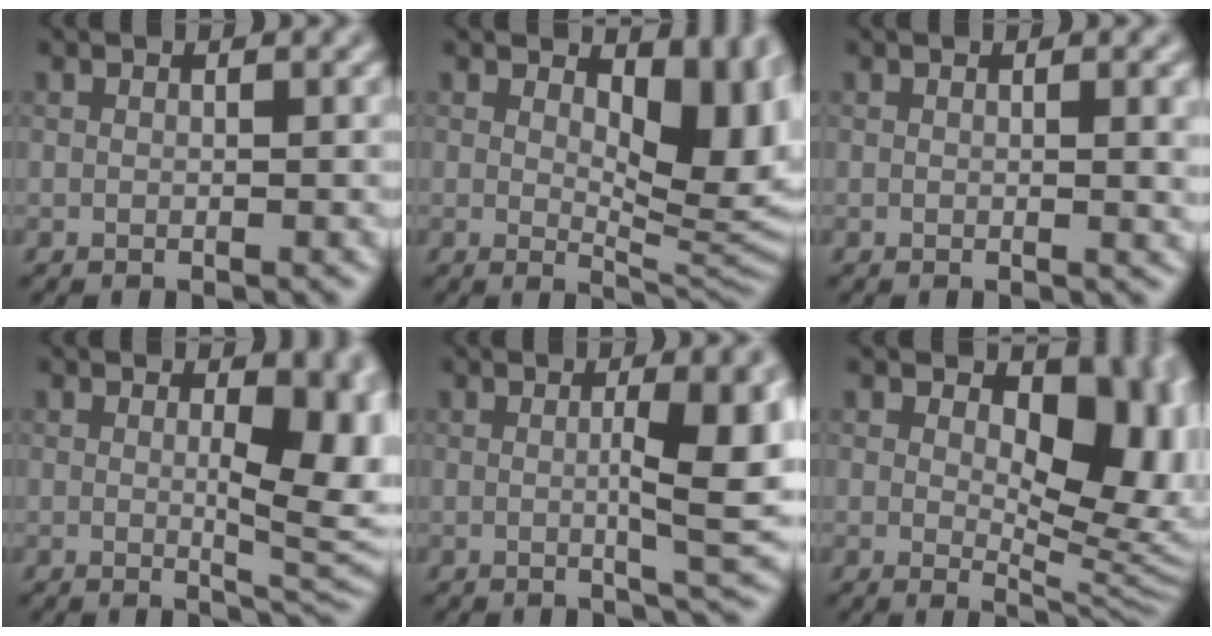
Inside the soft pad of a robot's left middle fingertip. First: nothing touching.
{"total": 7.5, "force": [2.2, 3.9, 5.9], "torque": [-0.082, -0.017, 0.035]}
{"total": 2.1, "force": [0.4, 0.6, 1.9], "torque": [-0.018, 0.000, 0.002]}
{"total": 7.1, "force": [0.4, 2.6, 6.6], "torque": [-0.082, -0.012, 0.016]}
{"total": 7.2, "force": [0.3, 1.4, 7.1], "torque": [-0.098, 0.000, 0.004]}
{"total": 11.3, "force": [2.5, 6.2, 9.1], "torque": [-0.112, -0.014, 0.044]}